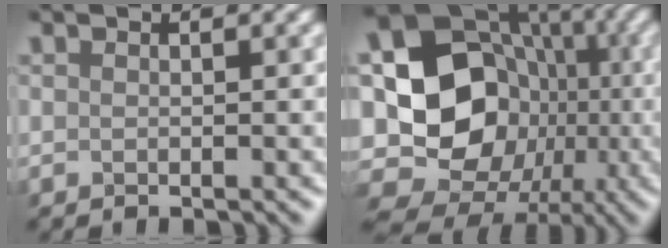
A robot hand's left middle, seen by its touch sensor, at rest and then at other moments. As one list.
[{"total": 16.4, "force": [-2.2, 14.7, 7.0], "torque": [-0.147, 0.018, -0.031]}]